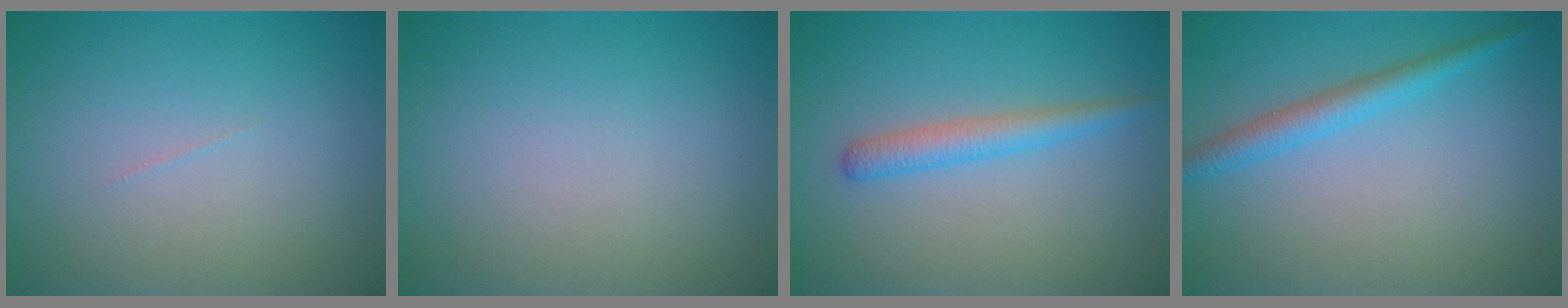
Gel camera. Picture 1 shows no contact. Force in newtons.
{"total": 0.0}
{"total": 2.4, "press": 2.4, "slide": 0.2}
{"total": 2.5, "press": 2.5, "slide": 0.1}